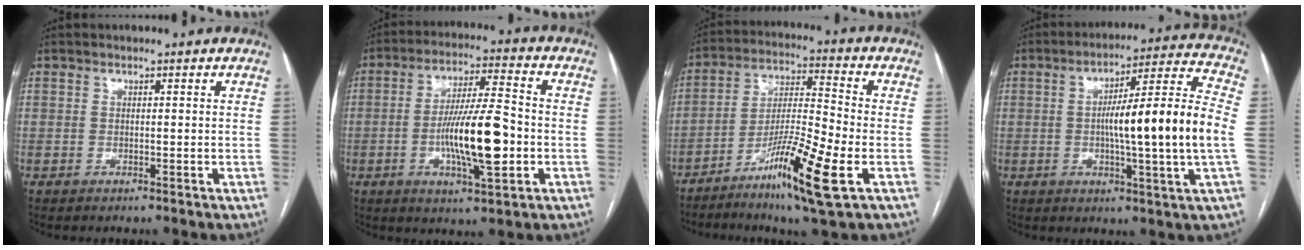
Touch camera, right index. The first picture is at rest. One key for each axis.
{"total": 13.2, "fx": -2.8, "fy": 2.0, "fz": 12.7, "tx": -0.229, "ty": 0.000, "tz": -0.045}
{"total": 14.2, "fx": -6.3, "fy": 0.4, "fz": 12.8, "tx": -0.243, "ty": -0.018, "tz": -0.110}
{"total": 16.9, "fx": -1.2, "fy": -0.8, "fz": 16.8, "tx": -0.260, "ty": 0.005, "tz": -0.026}